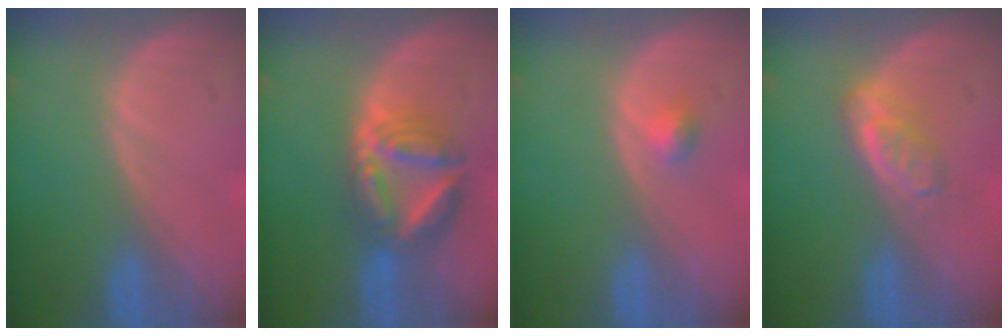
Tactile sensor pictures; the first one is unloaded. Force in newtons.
{"total": 7.6, "press": 7.6, "slide": 0.8}
{"total": 1.5, "press": 1.3, "slide": 0.8}
{"total": 3.9, "press": 3.8, "slide": 0.8}